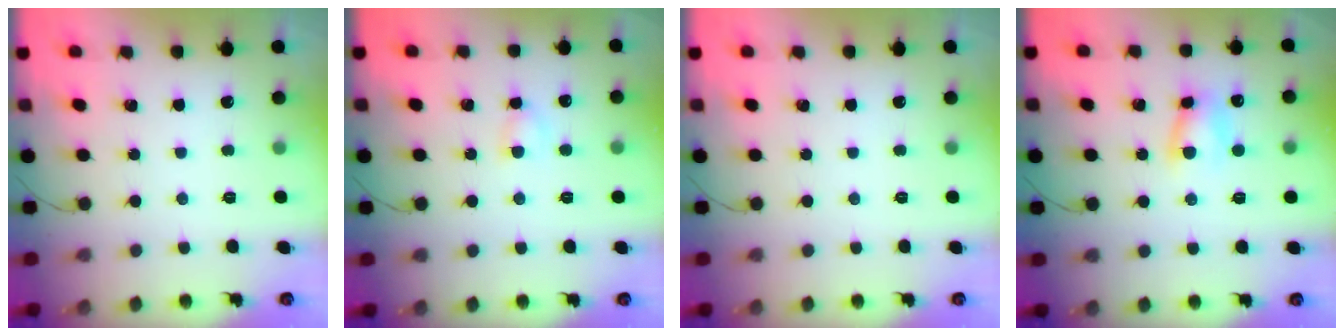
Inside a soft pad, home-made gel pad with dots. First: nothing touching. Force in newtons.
{"total": 3.4, "press": 3.2, "slide": 1.2}
{"total": 0.0}
{"total": 6.7, "press": 6.7, "slide": 0.8}